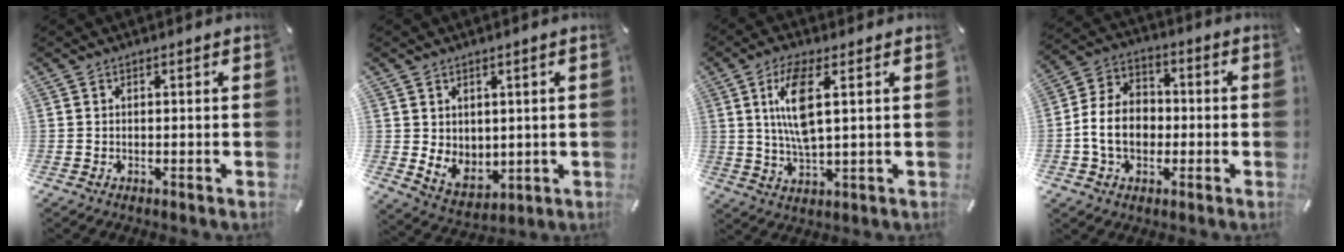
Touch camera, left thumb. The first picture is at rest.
{"total": 6.6, "force": [2.2, 5.9, 2.2], "torque": [-0.042, -0.021, 0.045]}
{"total": 10.2, "force": [2.7, 3.1, 9.4], "torque": [-0.196, -0.009, 0.040]}
{"total": 10.5, "force": [-1.9, 8.3, 6.1], "torque": [-0.145, 0.024, -0.035]}